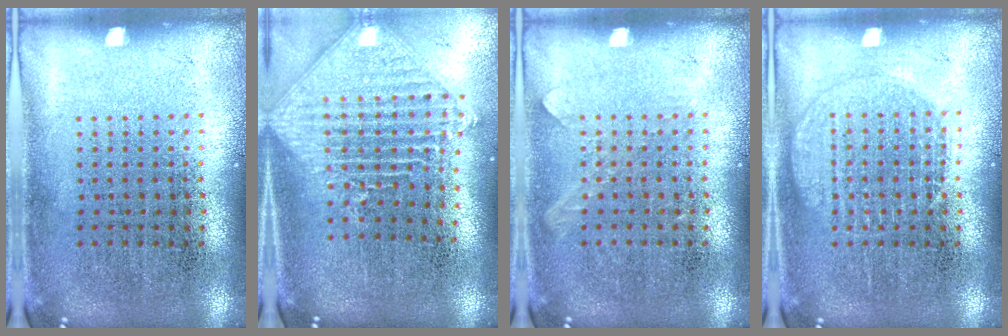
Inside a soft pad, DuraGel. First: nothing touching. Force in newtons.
{"total": 2.3, "press": 1.8, "slide": 1.4}
{"total": 0.6, "press": 0.6, "slide": 0.1}
{"total": 1.9, "press": 1.9, "slide": 0.3}